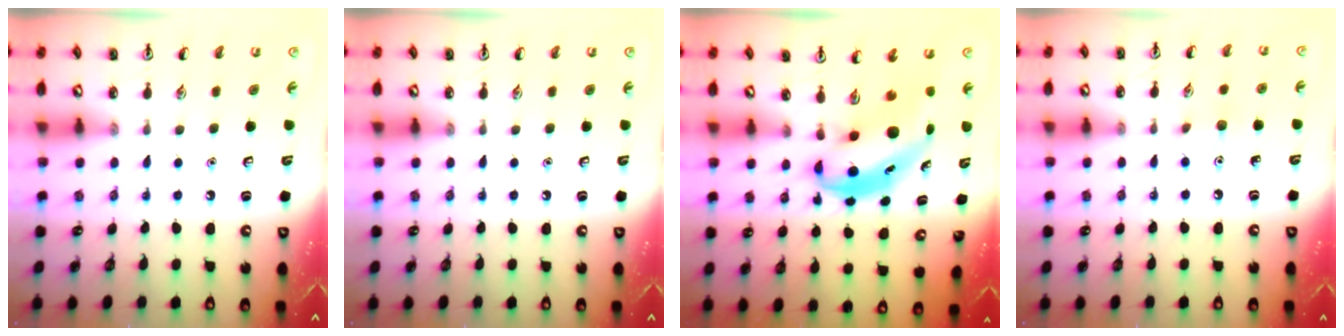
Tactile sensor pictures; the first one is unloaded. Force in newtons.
{"total": 0.0}
{"total": 6.6, "press": 6.4, "slide": 1.8}
{"total": 5.6, "press": 5.4, "slide": 1.6}